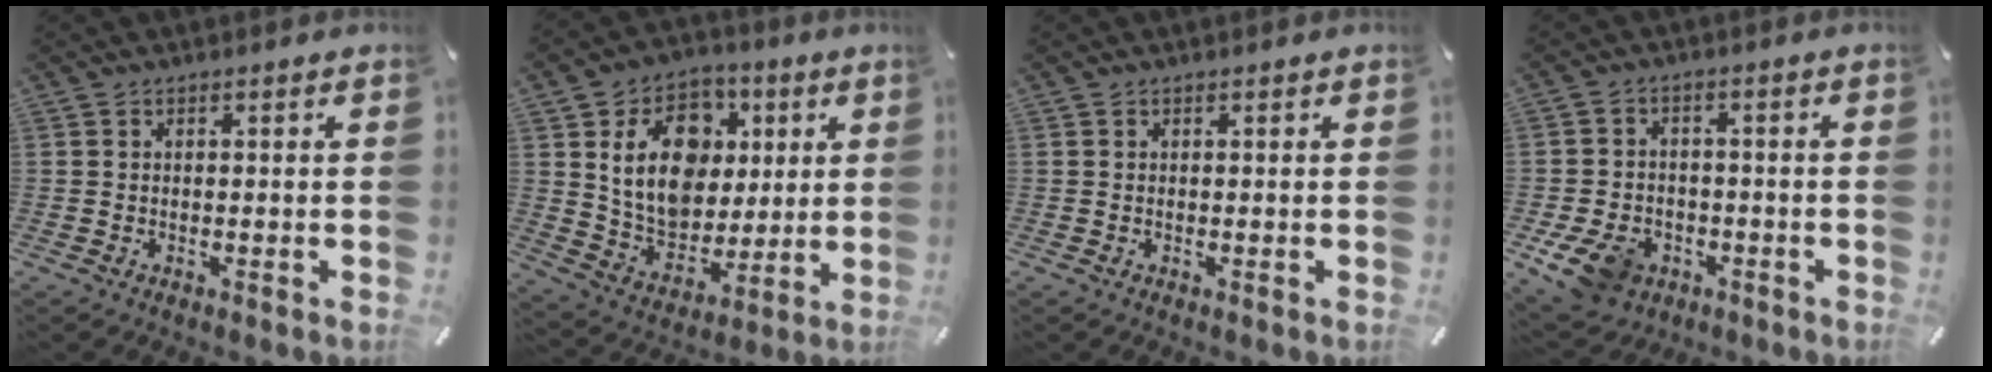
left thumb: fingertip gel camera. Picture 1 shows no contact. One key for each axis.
{"total": 17.7, "fx": 4.6, "fy": 14.2, "fz": 9.6, "tx": -0.168, "ty": -0.002, "tz": 0.091}
{"total": 0.0}
{"total": 9.6, "fx": -4.3, "fy": 7.1, "fz": 4.8, "tx": -0.099, "ty": 0.026, "tz": -0.077}